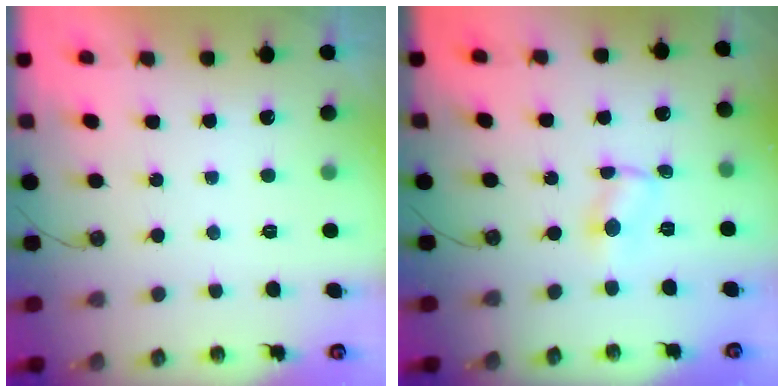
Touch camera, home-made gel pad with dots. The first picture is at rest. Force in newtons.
{"total": 1.2, "press": 1.2, "slide": 0.2}